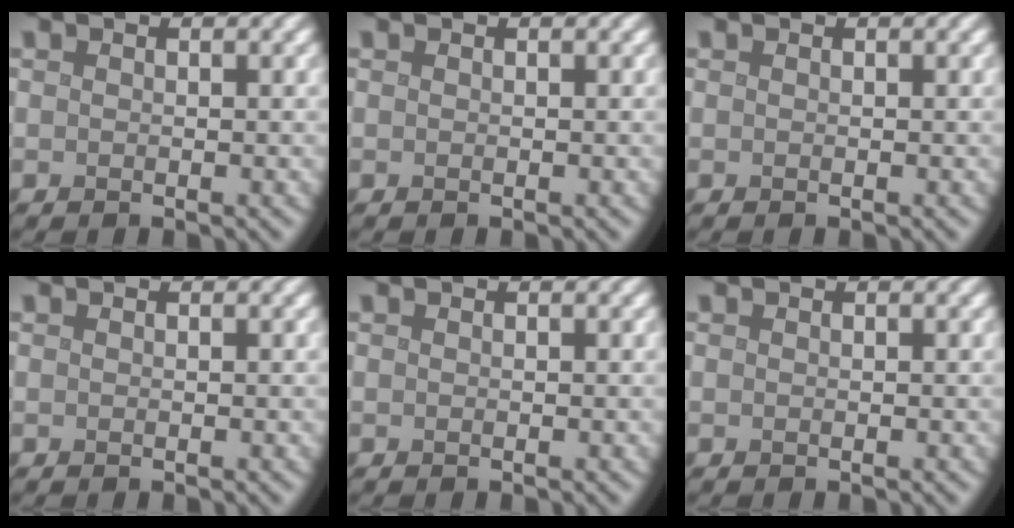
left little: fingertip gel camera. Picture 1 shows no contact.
{"total": 0.0}
{"total": 0.0}
{"total": 0.0}
{"total": 0.0}
{"total": 0.0}